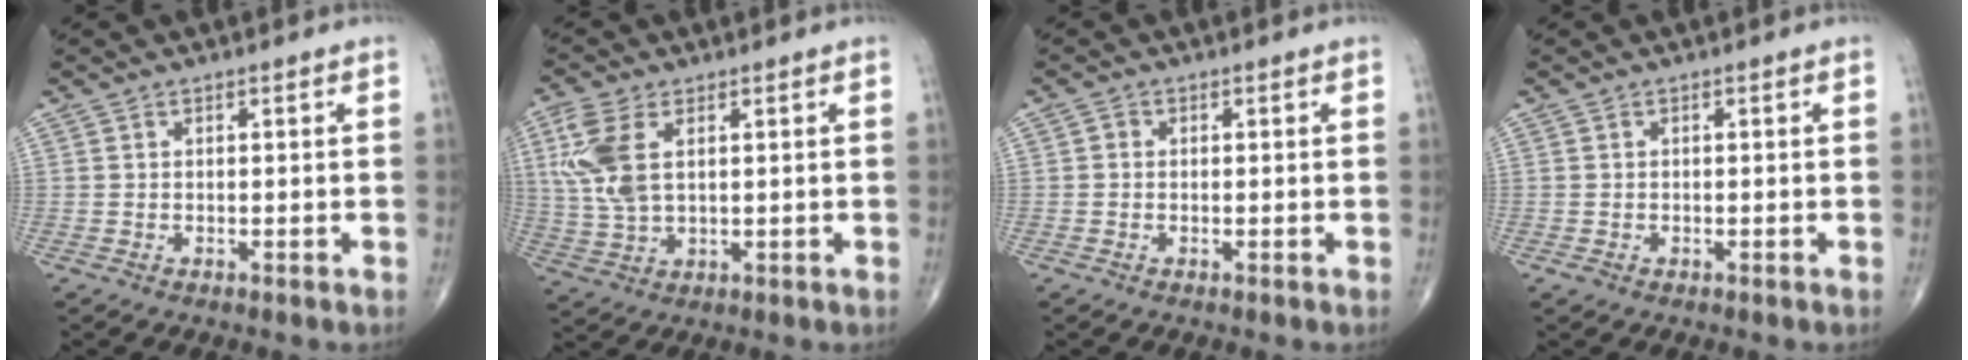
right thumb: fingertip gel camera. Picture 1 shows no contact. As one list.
[{"total": 9.5, "force": [2.7, 5.2, 7.4], "torque": [-0.175, 0.002, 0.056]}, {"total": 0.9, "force": [-0.1, 0.8, 0.4], "torque": [-0.002, 0.002, -0.005]}, {"total": 0.7, "force": [-0.4, 0.5, 0.3], "torque": [-0.005, 0.001, -0.006]}]